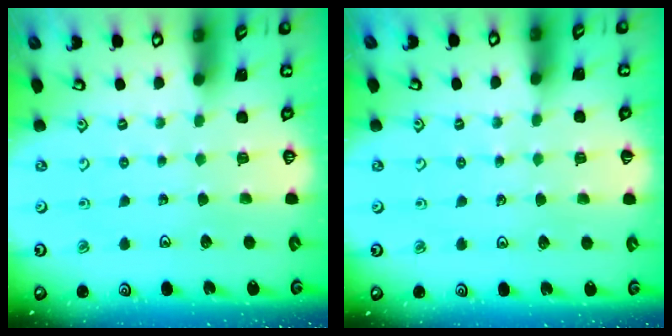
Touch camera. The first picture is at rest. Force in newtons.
{"total": 2.1, "press": 2.1, "slide": 0.4}